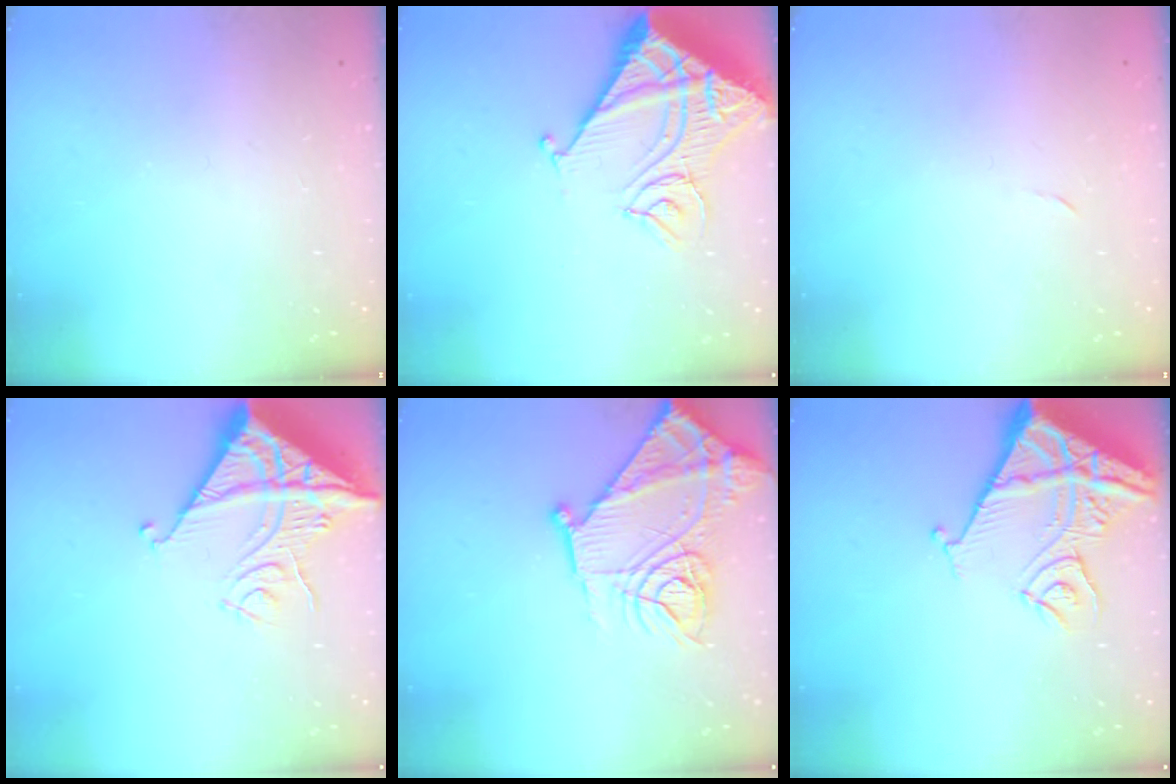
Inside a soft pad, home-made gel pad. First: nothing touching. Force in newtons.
{"total": 14.7, "press": 14.6, "slide": 1.6}
{"total": 2.3, "press": 2.3, "slide": 0.4}
{"total": 17.1, "press": 17.0, "slide": 1.6}
{"total": 18.7, "press": 18.6, "slide": 1.7}
{"total": 13.5, "press": 13.5, "slide": 1.4}